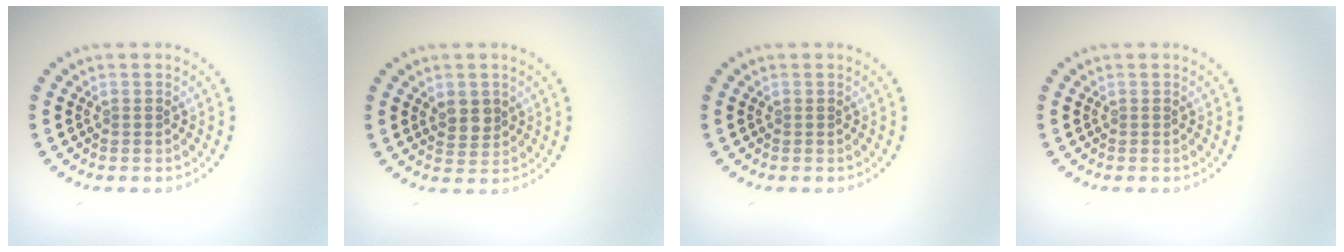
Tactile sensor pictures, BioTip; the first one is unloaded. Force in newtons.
{"total": 2.1, "press": 2.0, "slide": 0.7}
{"total": 0.0}
{"total": 0.0}